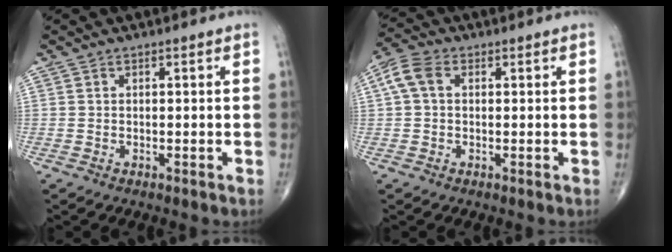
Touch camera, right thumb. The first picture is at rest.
{"total": 5.2, "force": [1.0, 3.5, 3.7], "torque": [-0.084, 0.018, 0.016]}